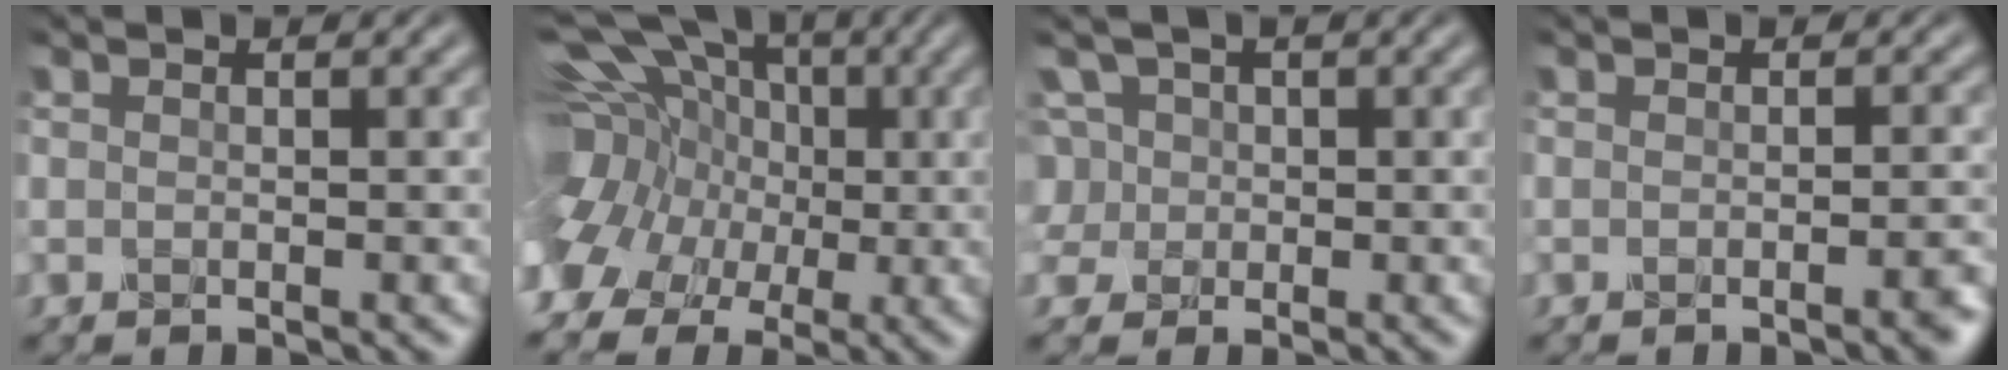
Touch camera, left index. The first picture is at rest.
{"total": 16.5, "force": [-0.8, 13.7, 9.1], "torque": [-0.209, 0.024, -0.027]}
{"total": 4.5, "force": [0.6, 4.1, 1.6], "torque": [-0.035, 0.040, -0.007]}
{"total": 2.9, "force": [-1.2, 1.1, 2.4], "torque": [-0.010, 0.007, -0.020]}